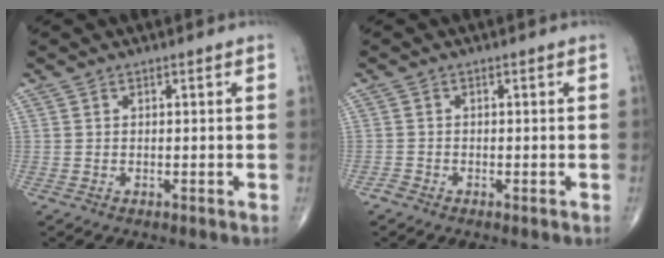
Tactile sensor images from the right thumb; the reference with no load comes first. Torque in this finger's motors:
{"motor_torque": [2.61, 2.37, -0.04, -0.23, -0.05]}